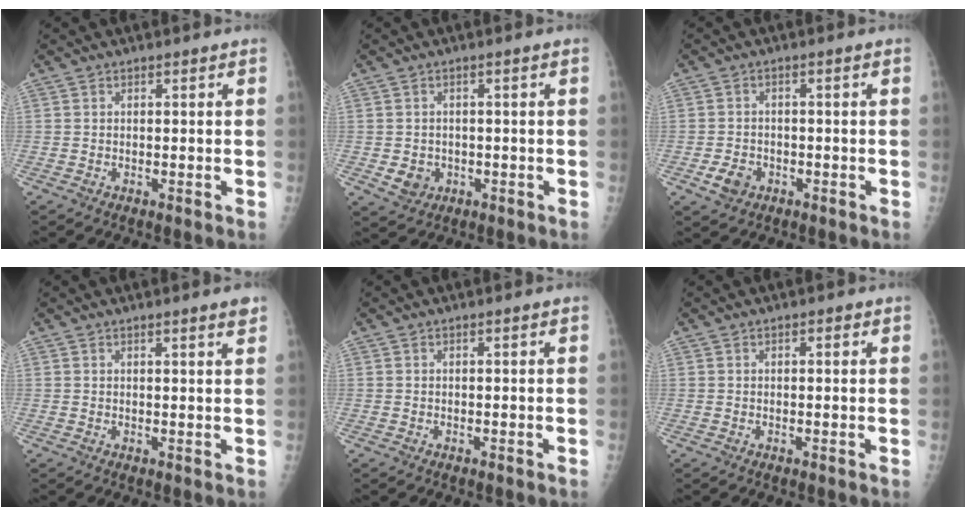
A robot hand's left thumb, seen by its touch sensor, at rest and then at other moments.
{"total": 3.5, "force": [-0.8, 3.1, 1.5], "torque": [-0.013, 0.002, -0.002]}
{"total": 3.6, "force": [-1.6, 2.7, 1.8], "torque": [-0.027, 0.010, -0.023]}
{"total": 2.4, "force": [1.6, -0.1, 1.7], "torque": [-0.022, -0.009, 0.023]}
{"total": 0.0}
{"total": 1.1, "force": [0.5, 0.5, 0.9], "torque": [-0.011, 0.001, 0.005]}